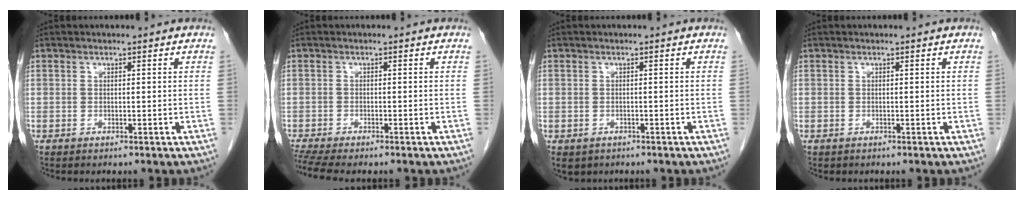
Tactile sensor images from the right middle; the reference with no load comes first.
{"total": 5.8, "force": [-5.0, 0.8, 2.9], "torque": [-0.053, -0.008, -0.079]}
{"total": 3.0, "force": [-1.8, 2.3, 0.8], "torque": [-0.013, -0.001, -0.019]}
{"total": 0.0}